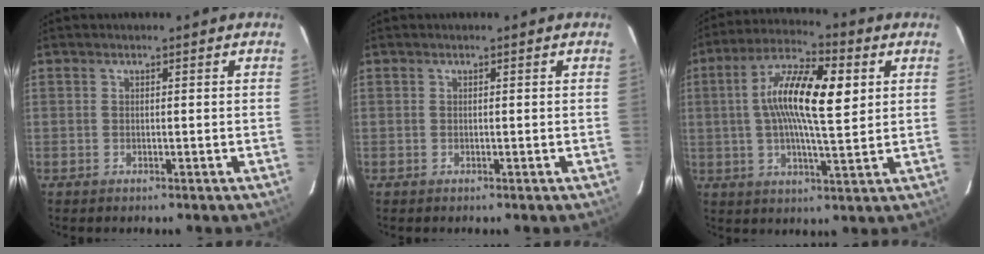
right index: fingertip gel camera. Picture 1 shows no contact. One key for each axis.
{"total": 0.0}
{"total": 14.2, "fx": 2.8, "fy": 3.8, "fz": 13.4, "tx": -0.240, "ty": 0.019, "tz": 0.040}